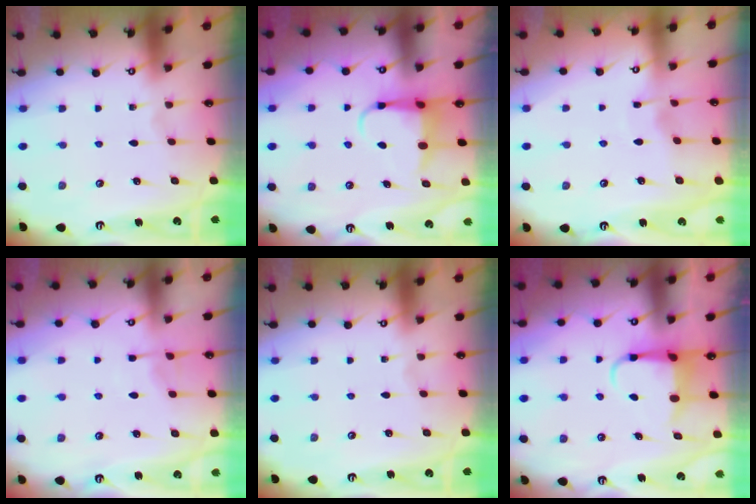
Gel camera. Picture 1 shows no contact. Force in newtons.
{"total": 5.0, "press": 5.0, "slide": 0.2}
{"total": 3.0, "press": 2.9, "slide": 0.4}
{"total": 4.1, "press": 4.0, "slide": 0.5}
{"total": 0.0}
{"total": 4.7, "press": 4.7, "slide": 0.2}